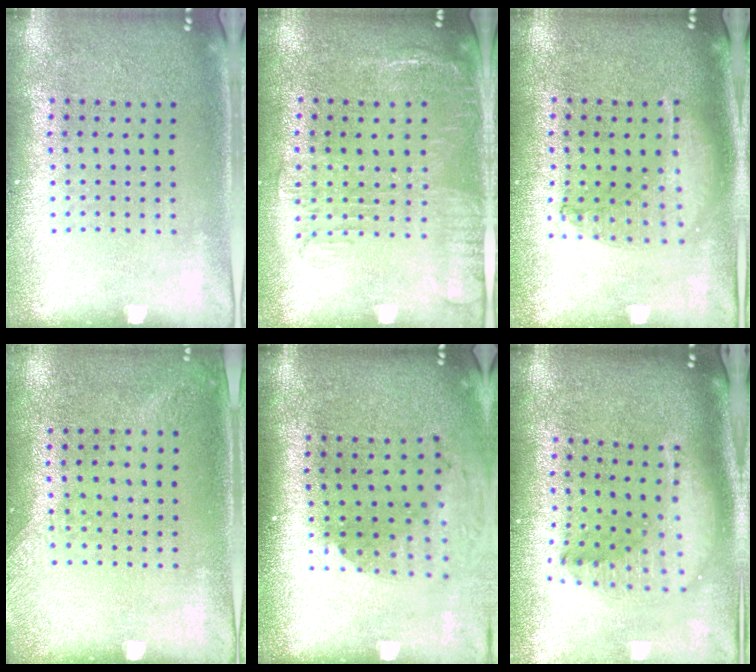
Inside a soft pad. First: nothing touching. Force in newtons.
{"total": 1.9, "press": 1.5, "slide": 1.2}
{"total": 0.9, "press": 0.9, "slide": 0.2}
{"total": 1.3, "press": 1.0, "slide": 0.8}
{"total": 1.8, "press": 1.4, "slide": 1.2}
{"total": 1.8, "press": 1.4, "slide": 1.0}